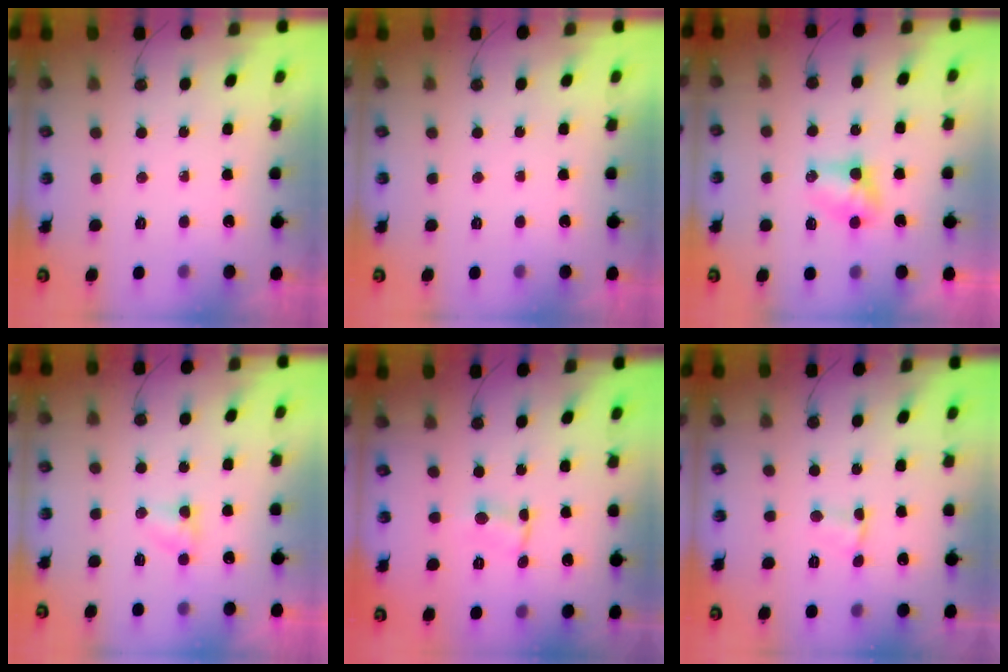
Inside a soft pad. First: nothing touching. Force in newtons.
{"total": 0.0}
{"total": 6.1, "press": 5.5, "slide": 2.6}
{"total": 3.3, "press": 3.3, "slide": 0.3}
{"total": 1.2, "press": 1.2, "slide": 0.2}
{"total": 1.8, "press": 1.8, "slide": 0.2}